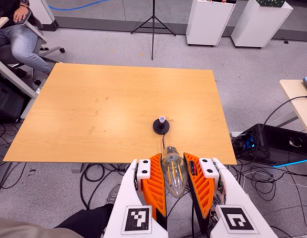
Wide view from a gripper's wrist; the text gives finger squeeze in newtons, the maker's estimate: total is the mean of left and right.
{"total": 18.1, "left": 18.9, "right": 17.3}